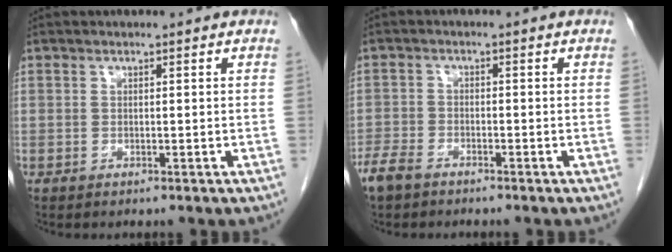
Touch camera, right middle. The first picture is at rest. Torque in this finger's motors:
{"motor_torque": [0.11, 0.15, -0.01, 0.02]}